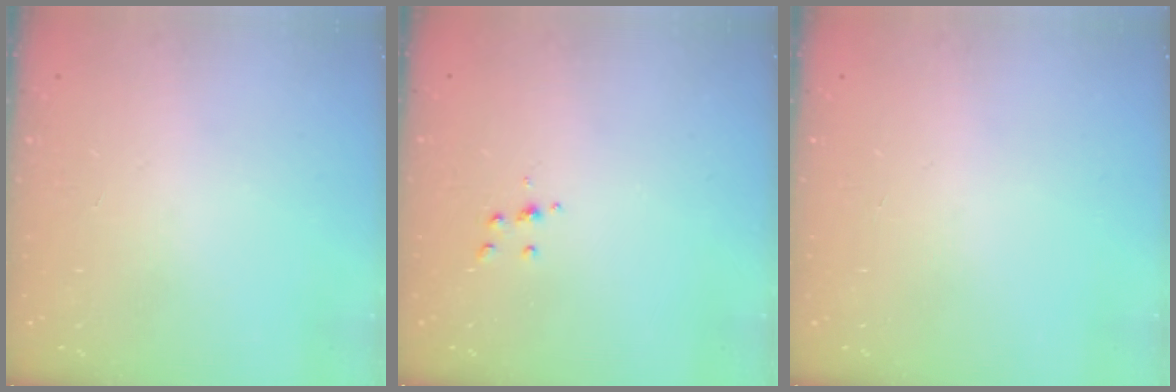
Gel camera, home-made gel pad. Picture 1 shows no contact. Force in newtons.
{"total": 3.3, "press": 3.3, "slide": 0.4}
{"total": 0.0}